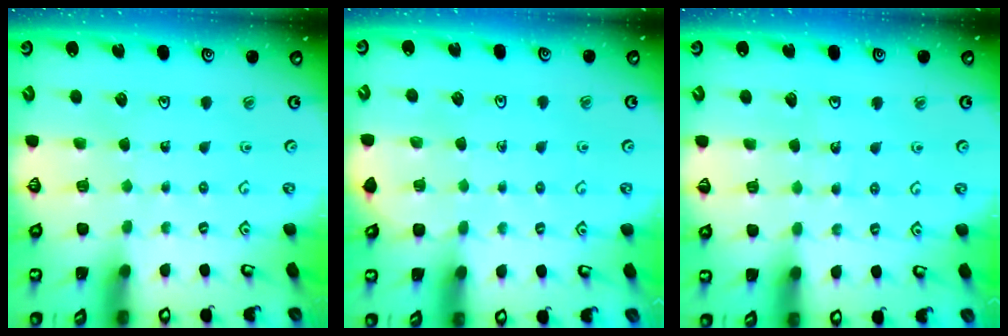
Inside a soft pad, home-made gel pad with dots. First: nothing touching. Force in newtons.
{"total": 4.6, "press": 4.6, "slide": 0.6}
{"total": 3.4, "press": 3.4, "slide": 0.3}